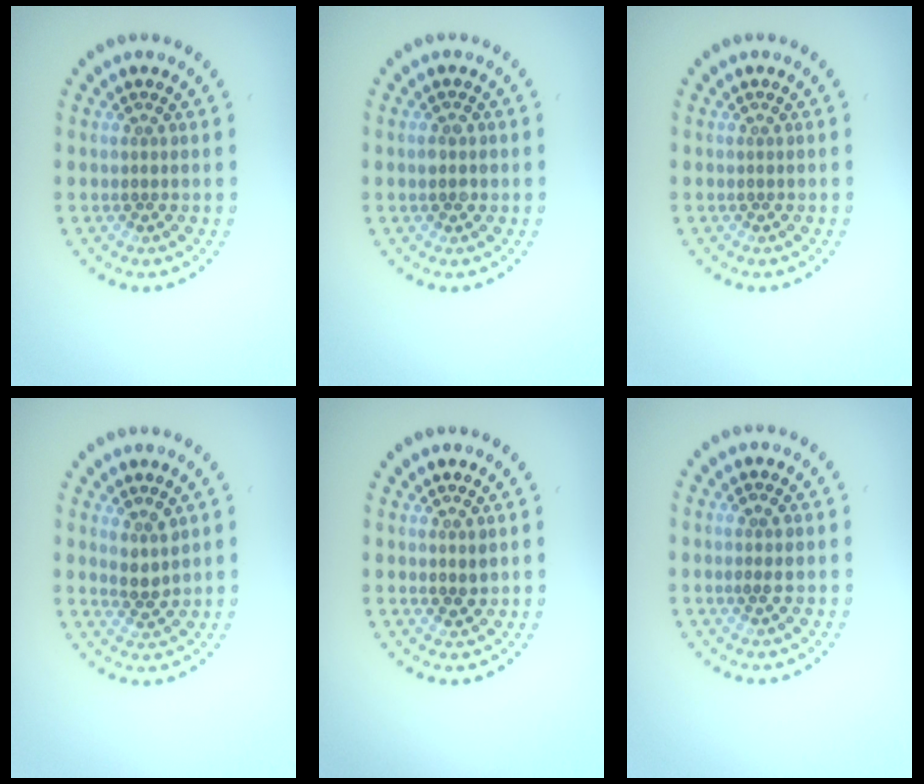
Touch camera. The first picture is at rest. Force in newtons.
{"total": 1.0, "press": 1.0, "slide": 0.1}
{"total": 0.0}
{"total": 2.1, "press": 1.7, "slide": 1.2}
{"total": 0.9, "press": 0.8, "slide": 0.3}
{"total": 1.1, "press": 1.0, "slide": 0.4}